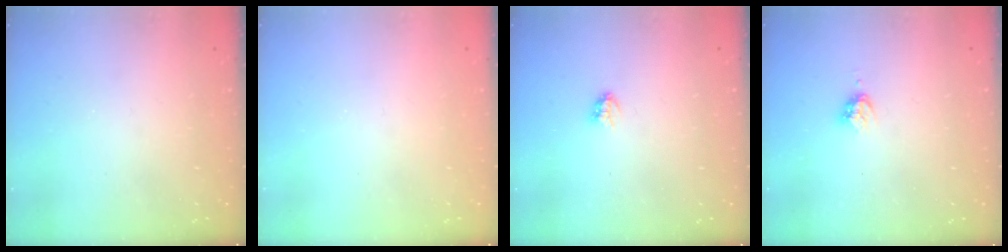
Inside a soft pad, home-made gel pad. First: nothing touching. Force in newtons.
{"total": 0.0}
{"total": 2.9, "press": 2.9, "slide": 0.3}
{"total": 3.5, "press": 3.5, "slide": 0.5}